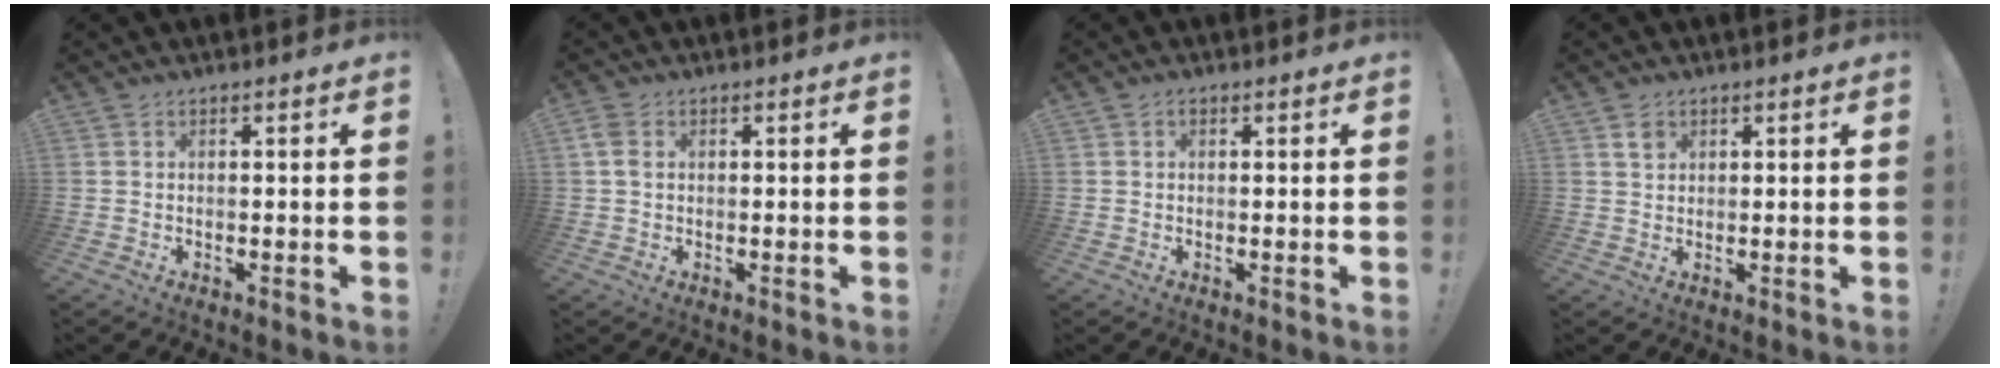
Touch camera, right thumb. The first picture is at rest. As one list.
[{"total": 3.7, "force": [1.0, 2.5, 2.6], "torque": [-0.051, 0.008, 0.021]}, {"total": 0.7, "force": [0.1, 0.6, 0.2], "torque": [-0.007, 0.004, 0.002]}, {"total": 2.6, "force": [1.4, 2.0, 0.8], "torque": [0.004, -0.008, 0.024]}]